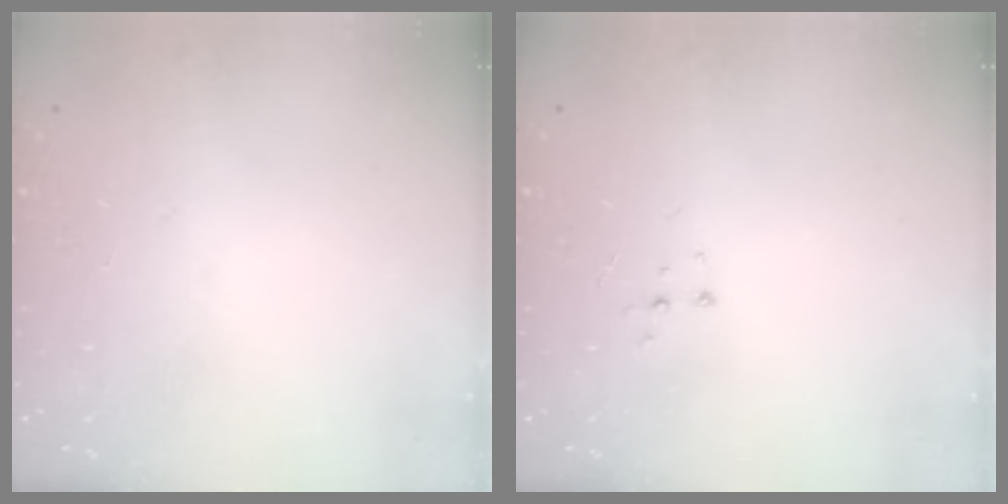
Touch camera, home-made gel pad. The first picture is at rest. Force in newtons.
{"total": 4.2, "press": 4.2, "slide": 0.5}